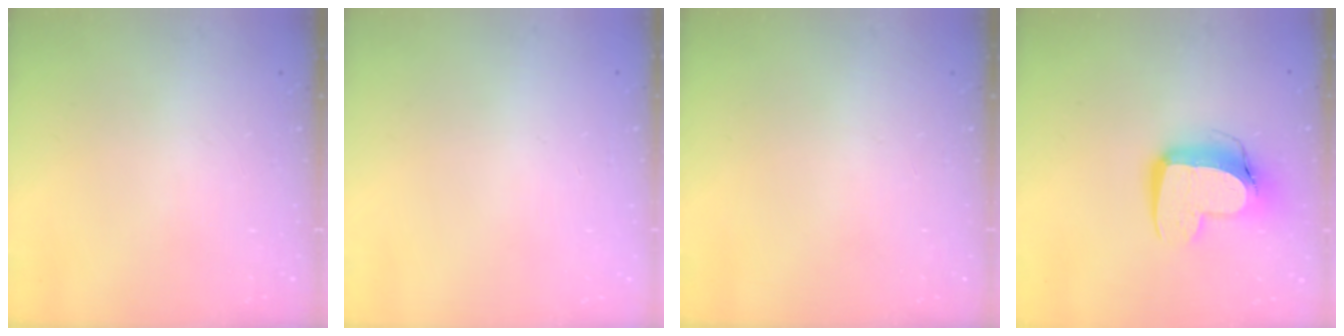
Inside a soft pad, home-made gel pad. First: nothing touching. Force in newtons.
{"total": 0.0}
{"total": 0.0}
{"total": 12.9, "press": 12.9, "slide": 1.2}